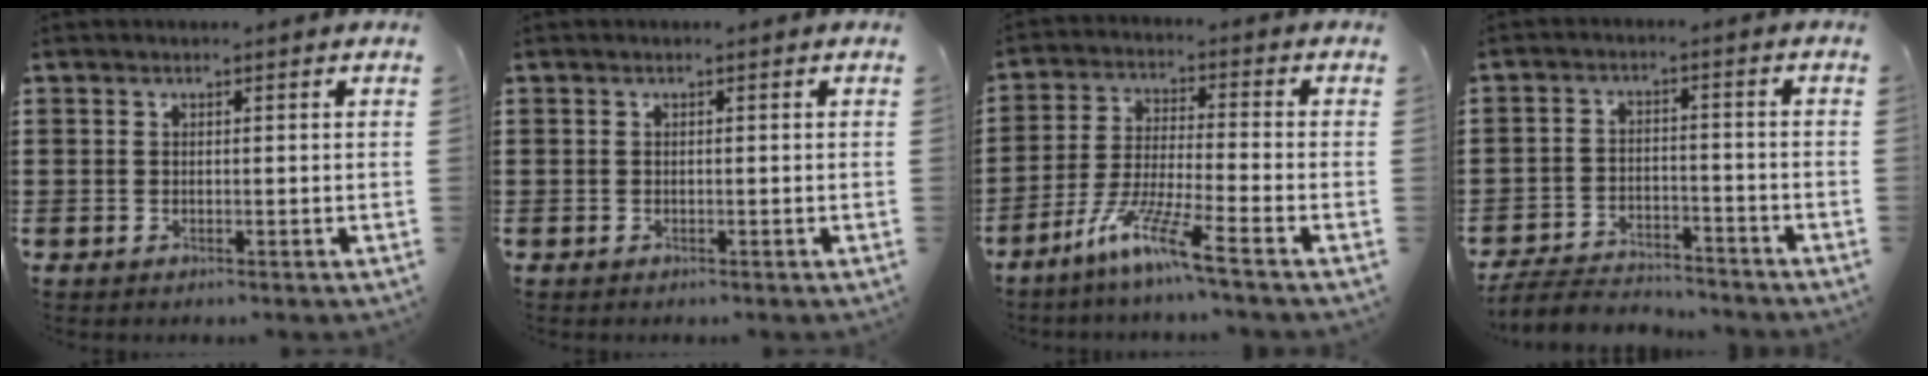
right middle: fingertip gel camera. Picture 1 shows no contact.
{"total": 0.0}
{"total": 8.5, "force": [-6.5, -0.1, 5.6], "torque": [-0.115, -0.011, -0.127]}
{"total": 4.4, "force": [-4.2, 1.0, 0.5], "torque": [-0.017, 0.007, -0.091]}